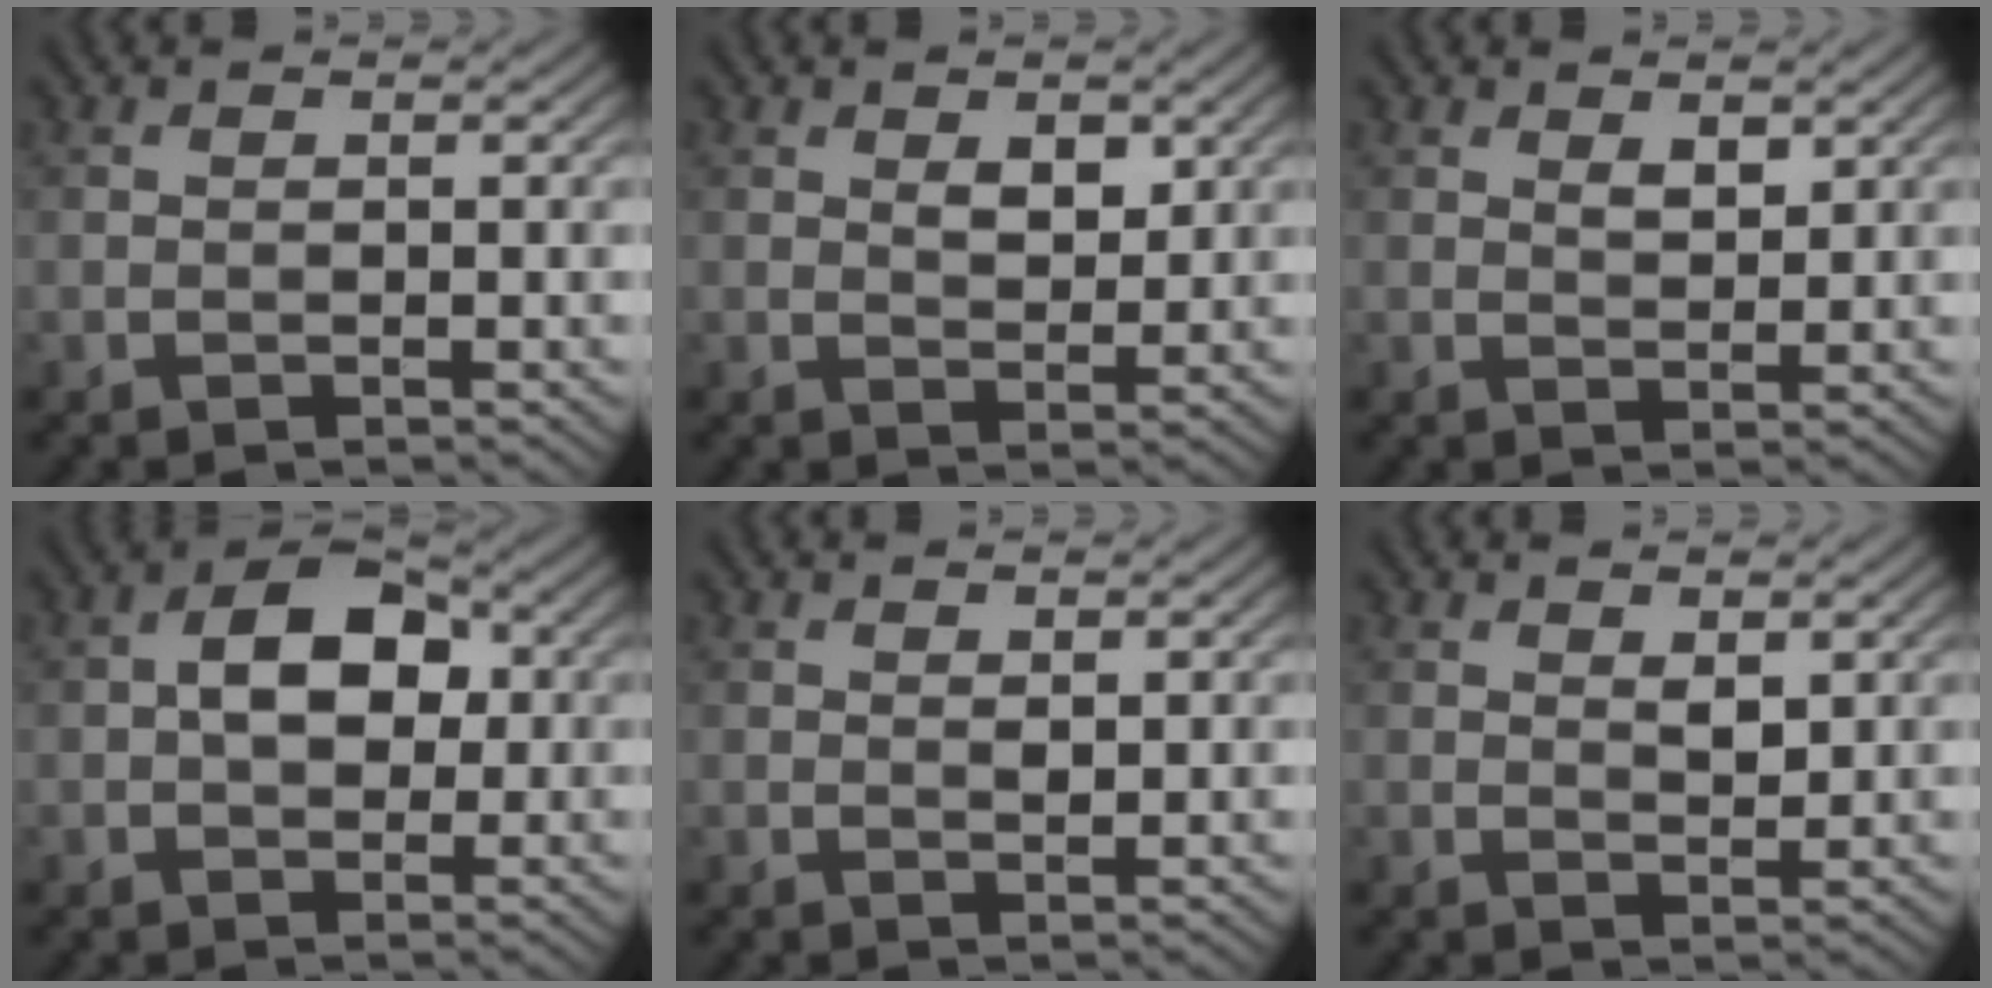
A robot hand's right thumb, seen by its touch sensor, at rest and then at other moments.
{"total": 3.0, "force": [1.3, 1.7, 2.1], "torque": [-0.036, -0.004, 0.024]}
{"total": 2.2, "force": [1.3, 1.1, 1.4], "torque": [-0.024, -0.005, 0.026]}
{"total": 6.4, "force": [0.5, 4.2, 4.7], "torque": [-0.075, 0.008, 0.000]}
{"total": 1.1, "force": [0.6, 0.5, 0.8], "torque": [-0.014, -0.004, 0.011]}
{"total": 1.9, "force": [1.0, 0.9, 1.4], "torque": [-0.025, -0.006, 0.021]}